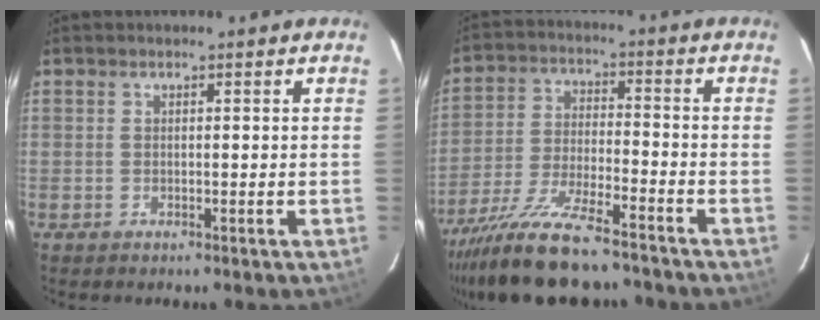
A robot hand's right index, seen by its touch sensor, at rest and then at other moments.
{"total": 15.4, "force": [-12.7, 3.0, 8.2], "torque": [-0.173, -0.032, -0.222]}